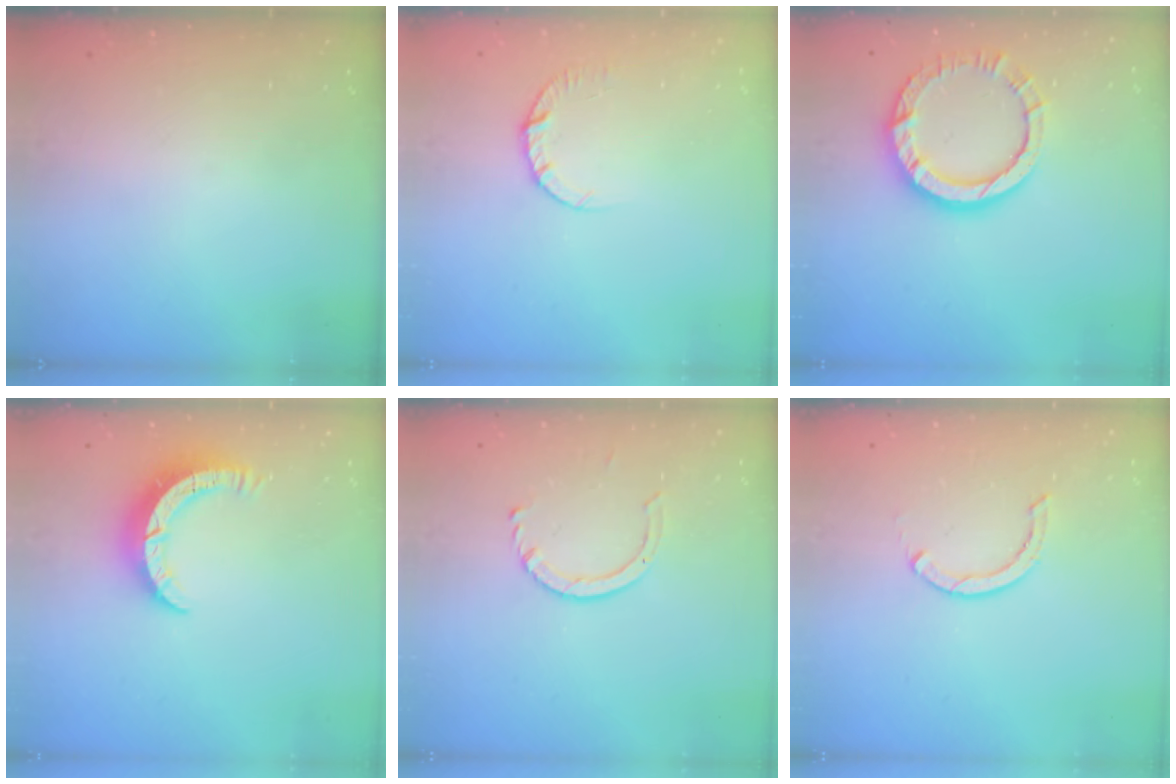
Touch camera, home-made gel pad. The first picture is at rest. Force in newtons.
{"total": 4.5, "press": 4.5, "slide": 0.4}
{"total": 11.6, "press": 11.6, "slide": 0.8}
{"total": 7.1, "press": 7.1, "slide": 0.4}
{"total": 4.6, "press": 4.5, "slide": 0.5}
{"total": 2.6, "press": 2.6, "slide": 0.1}